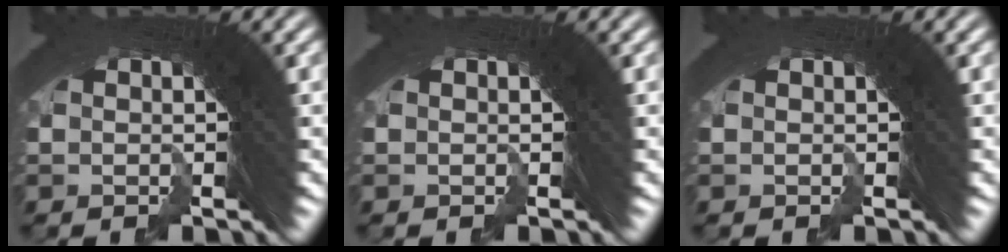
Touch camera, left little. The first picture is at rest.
{"total": 0.0}
{"total": 0.0}